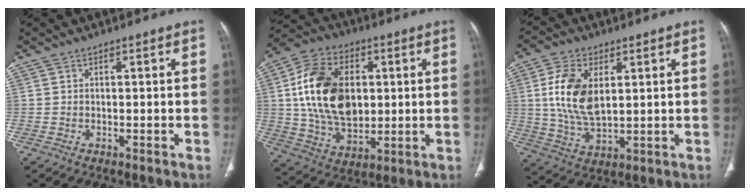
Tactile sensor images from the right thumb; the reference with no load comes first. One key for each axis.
{"total": 19.2, "fx": 2.6, "fy": 12.9, "fz": 14.0, "tx": -0.224, "ty": -0.001, "tz": 0.053}
{"total": 11.6, "fx": 2.6, "fy": 6.4, "fz": 9.4, "tx": -0.184, "ty": -0.012, "tz": 0.054}